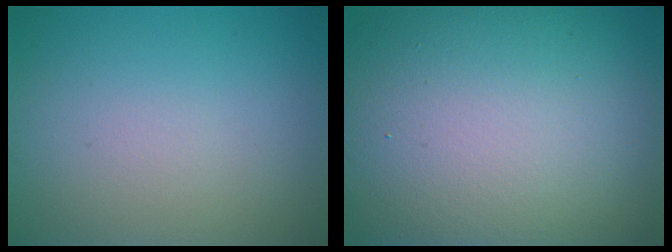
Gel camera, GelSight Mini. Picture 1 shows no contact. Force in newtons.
{"total": 18.1, "press": 18.0, "slide": 1.0}